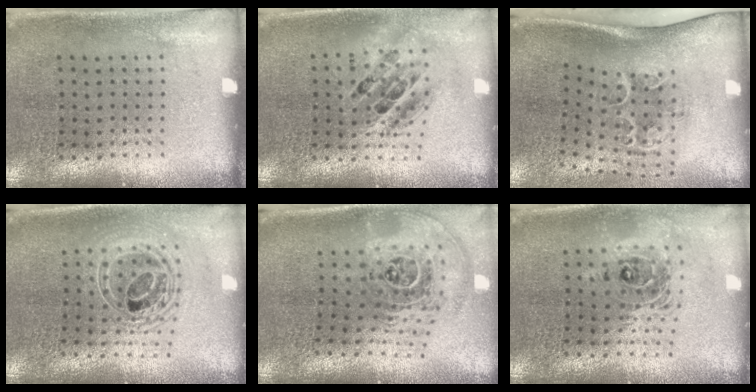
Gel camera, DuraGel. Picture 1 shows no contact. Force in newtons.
{"total": 1.7, "press": 1.4, "slide": 1.0}
{"total": 1.7, "press": 1.3, "slide": 1.1}
{"total": 2.1, "press": 1.6, "slide": 1.3}
{"total": 2.8, "press": 1.9, "slide": 2.0}
{"total": 1.8, "press": 1.4, "slide": 1.1}